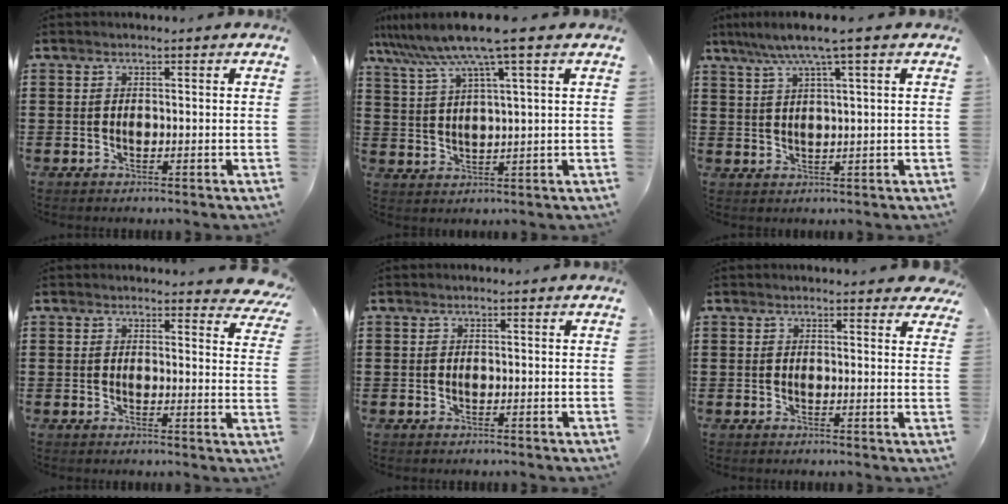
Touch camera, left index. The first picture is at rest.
{"total": 7.8, "force": [5.5, -0.3, 5.6], "torque": [-0.132, -0.028, 0.090]}
{"total": 4.7, "force": [2.7, -0.1, 3.9], "torque": [-0.084, -0.001, 0.042]}
{"total": 3.2, "force": [3.0, 0.4, 1.0], "torque": [-0.014, -0.013, 0.053]}
{"total": 0.0}
{"total": 2.1, "force": [2.0, 0.3, 0.6], "torque": [-0.009, -0.001, 0.038]}